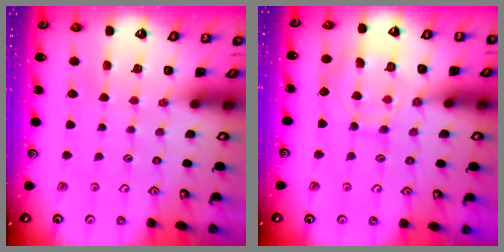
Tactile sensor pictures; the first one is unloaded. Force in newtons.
{"total": 10.5, "press": 10.4, "slide": 0.8}